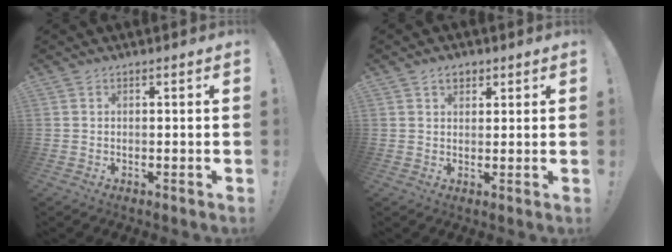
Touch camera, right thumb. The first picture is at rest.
{"total": 3.3, "force": [1.8, 2.3, 1.5], "torque": [-0.019, -0.004, 0.031]}